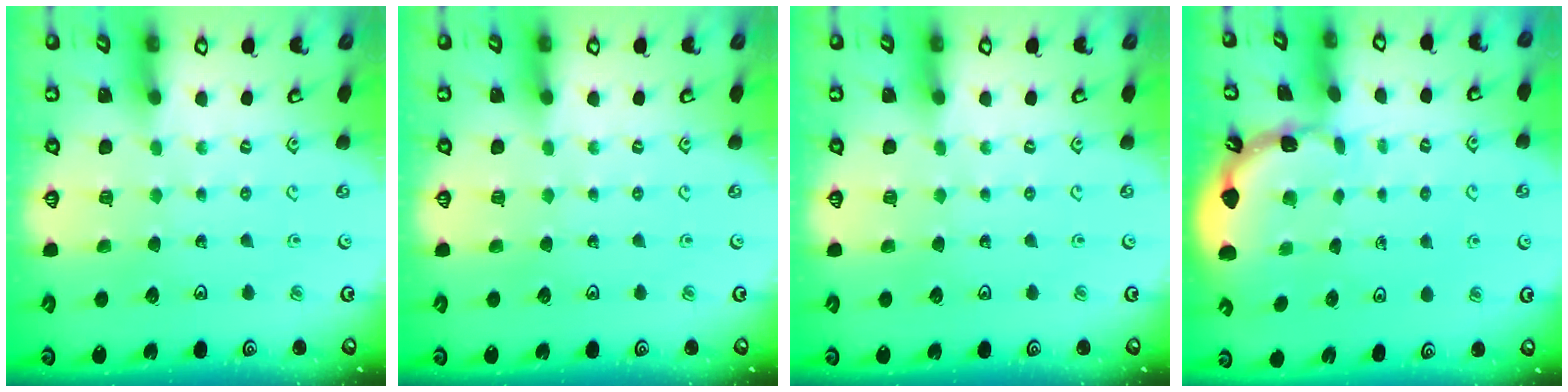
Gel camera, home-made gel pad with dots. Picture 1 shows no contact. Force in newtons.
{"total": 0.0}
{"total": 0.0}
{"total": 1.8, "press": 1.8, "slide": 0.1}